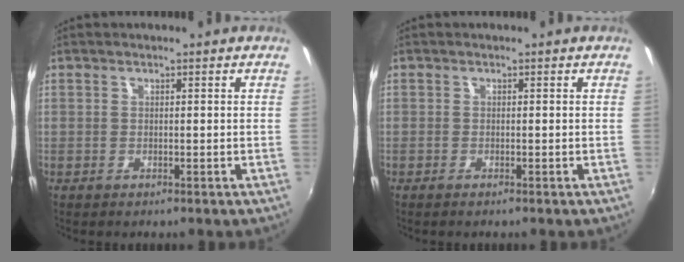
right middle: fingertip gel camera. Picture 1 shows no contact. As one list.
[{"total": 0.5, "force": [-0.4, -0.2, 0.3], "torque": [-0.005, -0.002, -0.010]}]